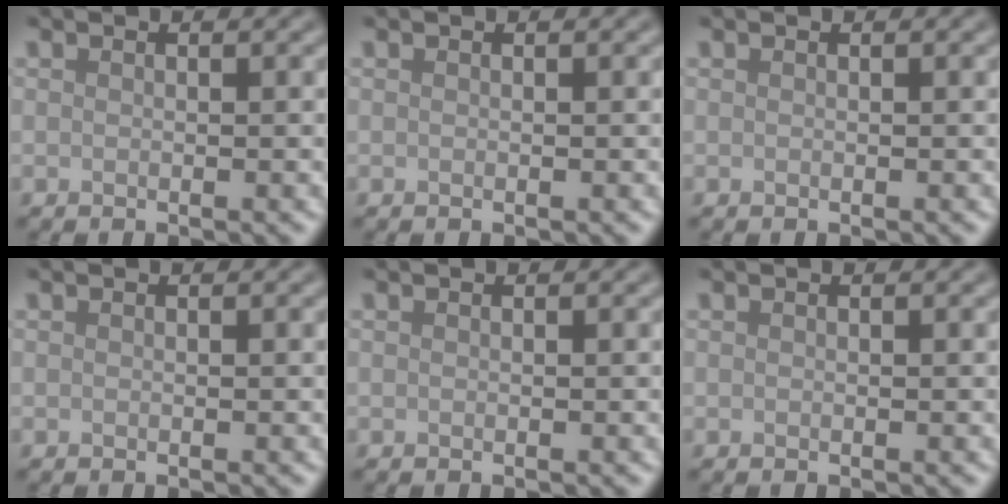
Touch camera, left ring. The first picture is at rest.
{"total": 0.0}
{"total": 0.0}
{"total": 0.0}
{"total": 0.0}
{"total": 0.0}